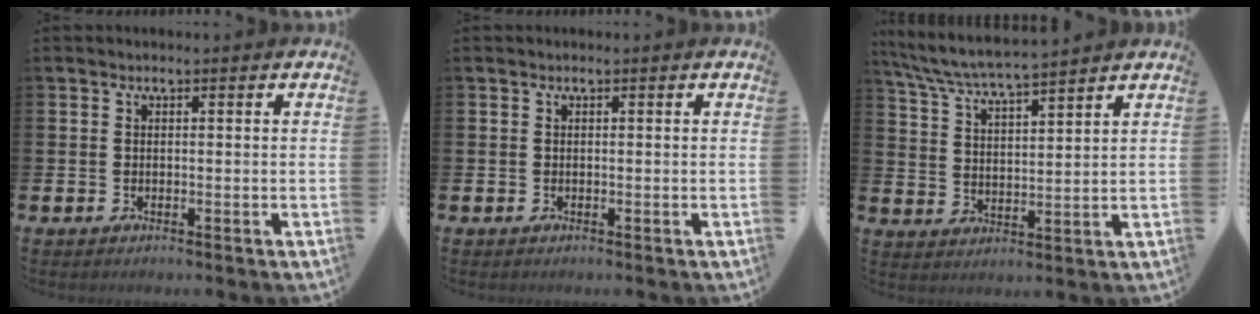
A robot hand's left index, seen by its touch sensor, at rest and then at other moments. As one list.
[{"total": 0.0}, {"total": 6.2, "force": [6.0, -0.1, 1.6], "torque": [-0.051, -0.038, 0.106]}]